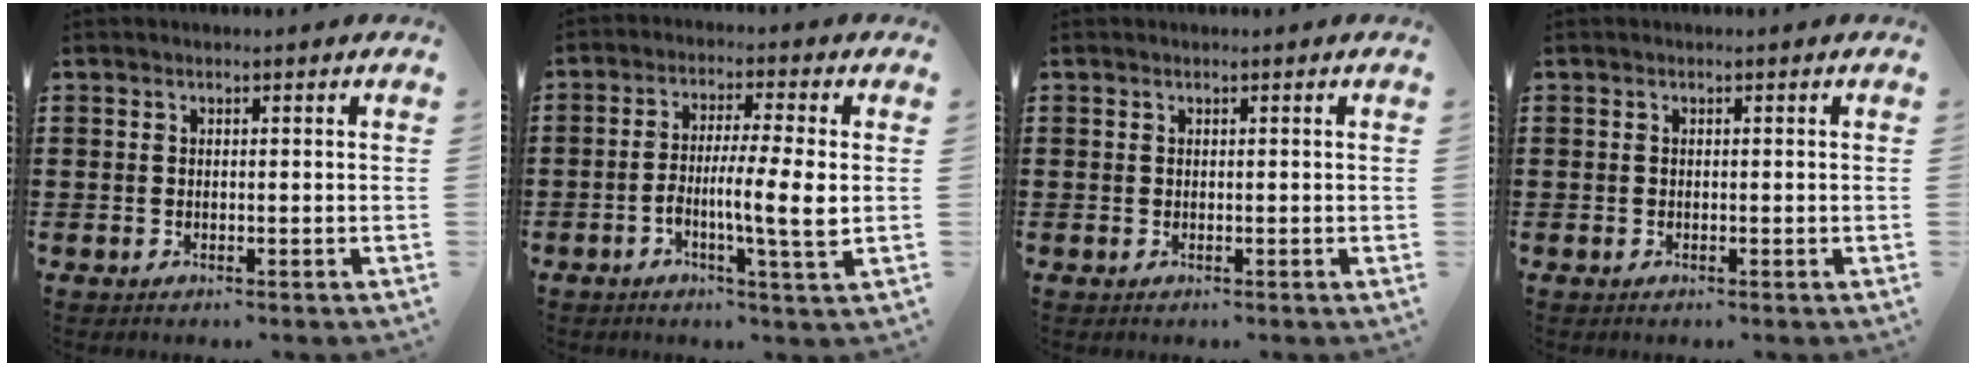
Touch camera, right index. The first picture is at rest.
{"total": 7.4, "force": [-1.2, 0.6, 7.3], "torque": [-0.120, -0.006, -0.027]}
{"total": 0.0}
{"total": 0.0}